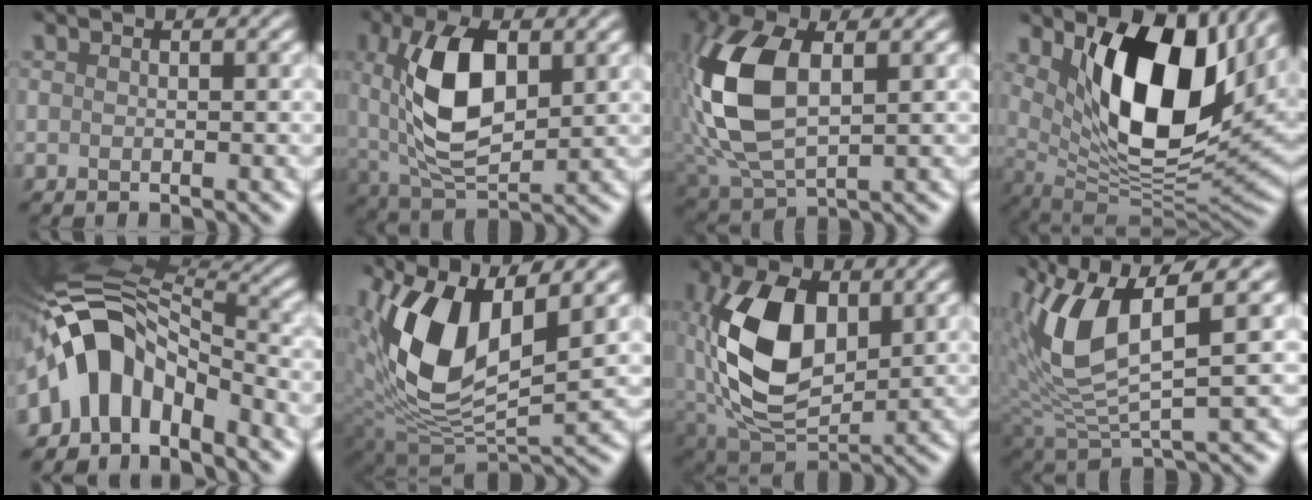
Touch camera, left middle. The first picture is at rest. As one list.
[{"total": 7.2, "force": [1.3, 3.7, 6.1], "torque": [-0.141, 0.006, 0.040]}, {"total": 8.8, "force": [0.7, 5.0, 7.2], "torque": [-0.208, 0.003, 0.030]}, {"total": 11.4, "force": [4.3, 5.0, 9.3], "torque": [-0.152, -0.016, 0.092]}, {"total": 8.7, "force": [-4.7, 4.9, 5.4], "torque": [-0.101, 0.020, -0.077]}, {"total": 9.3, "force": [3.0, 4.4, 7.6], "torque": [-0.185, -0.008, 0.076]}, {"total": 9.7, "force": [0.9, 5.8, 7.7], "torque": [-0.181, 0.005, 0.032]}, {"total": 6.9, "force": [2.1, 2.4, 6.1], "torque": [-0.169, -0.002, 0.059]}]